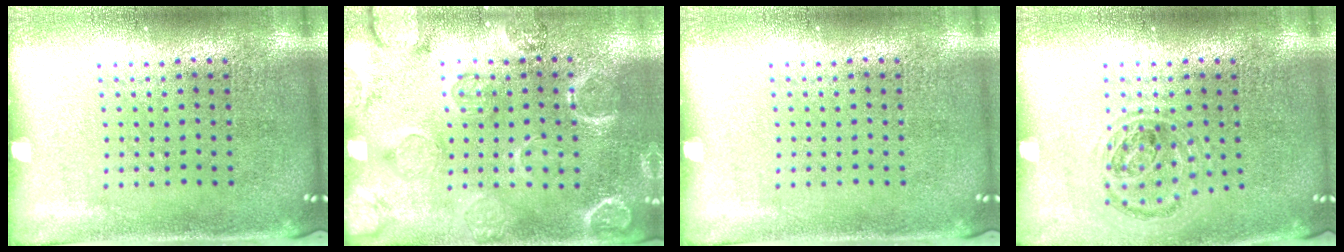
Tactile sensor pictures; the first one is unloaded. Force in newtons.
{"total": 2.4, "press": 2.2, "slide": 0.9}
{"total": 0.0}
{"total": 0.9, "press": 0.9, "slide": 0.2}